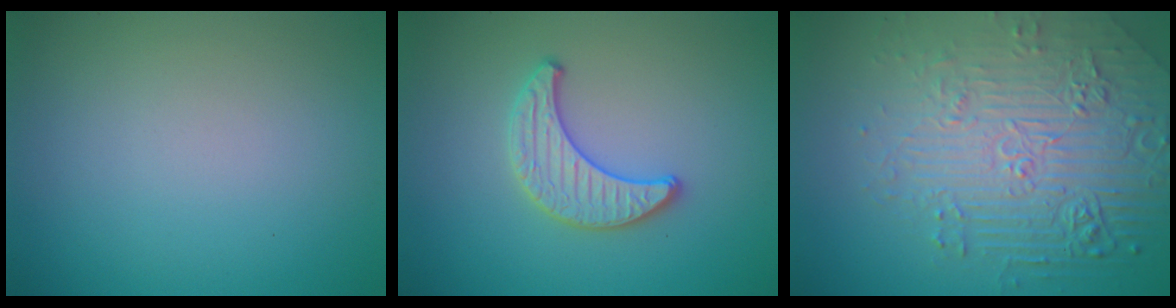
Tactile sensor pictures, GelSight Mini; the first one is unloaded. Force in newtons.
{"total": 2.4, "press": 2.4, "slide": 0.1}
{"total": 8.1, "press": 5.8, "slide": 5.7}